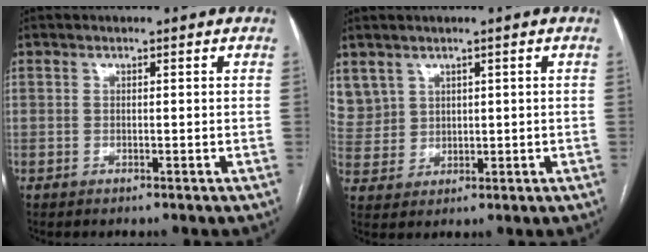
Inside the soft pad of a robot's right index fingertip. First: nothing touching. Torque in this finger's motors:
{"motor_torque": [-0.04, 0.35, -0.01, 0.00]}